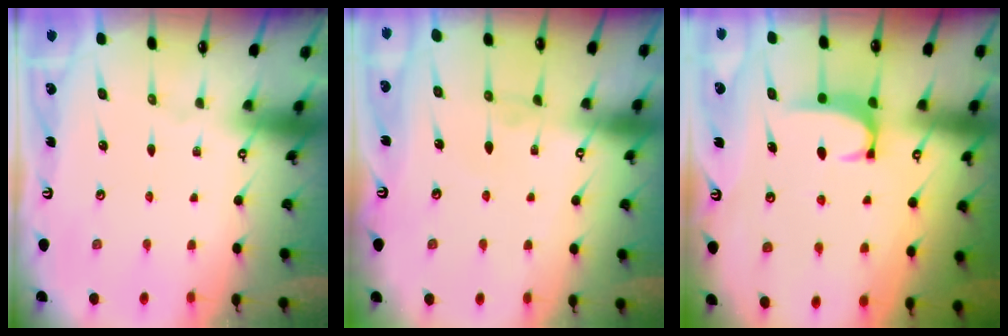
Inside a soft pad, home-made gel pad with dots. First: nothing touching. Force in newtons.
{"total": 1.8, "press": 1.8, "slide": 0.2}
{"total": 1.9, "press": 1.8, "slide": 0.5}